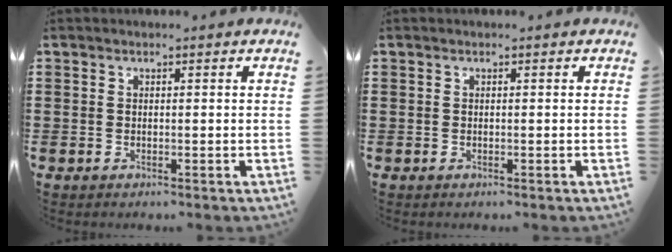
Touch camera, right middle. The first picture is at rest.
{"total": 0.0}